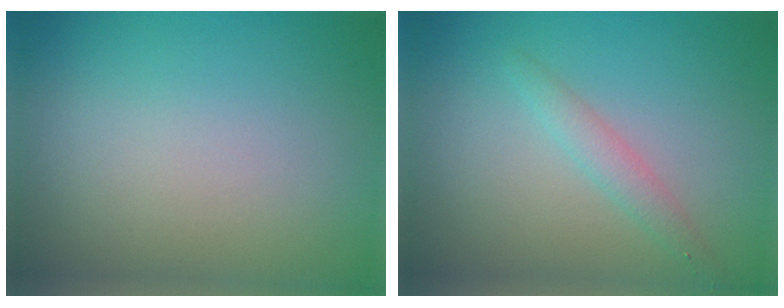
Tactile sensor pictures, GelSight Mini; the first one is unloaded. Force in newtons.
{"total": 1.7, "press": 1.7, "slide": 0.0}